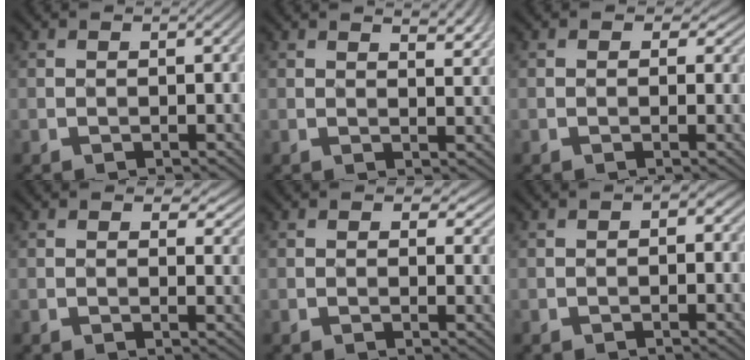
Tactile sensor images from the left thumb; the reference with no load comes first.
{"total": 4.2, "force": [3.2, 1.1, 2.5], "torque": [-0.047, 0.000, 0.053]}
{"total": 3.0, "force": [1.0, 2.2, 1.7], "torque": [-0.028, -0.006, 0.007]}
{"total": 3.6, "force": [2.0, 2.0, 2.3], "torque": [-0.035, -0.006, 0.028]}
{"total": 3.3, "force": [1.7, 2.0, 2.1], "torque": [-0.033, -0.005, 0.021]}
{"total": 1.6, "force": [-0.1, 1.1, 1.2], "torque": [-0.015, -0.002, -0.001]}